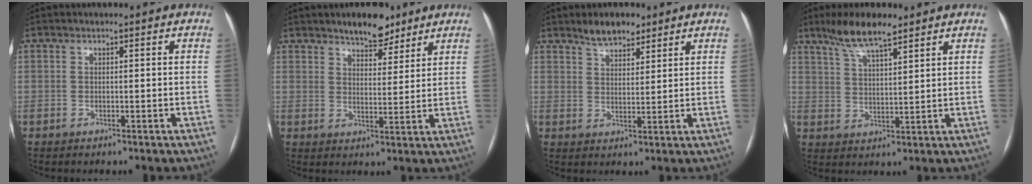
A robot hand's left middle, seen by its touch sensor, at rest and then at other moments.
{"total": 6.6, "force": [5.2, 2.7, 3.1], "torque": [-0.041, 0.004, 0.083]}
{"total": 4.8, "force": [3.9, 2.0, 2.1], "torque": [-0.039, 0.006, 0.070]}
{"total": 7.8, "force": [5.9, 1.3, 4.9], "torque": [-0.097, 0.010, 0.109]}